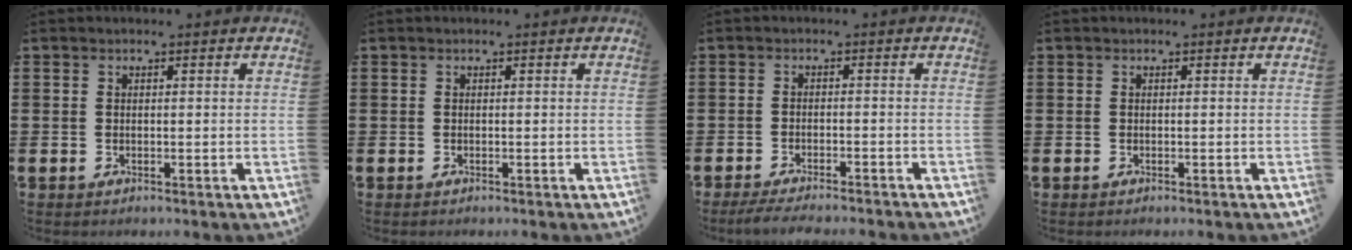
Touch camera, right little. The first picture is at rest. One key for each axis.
{"total": 0.0}
{"total": 2.2, "fx": -2.0, "fy": -0.1, "fz": 0.9, "tx": -0.013, "ty": 0.004, "tz": -0.039}
{"total": 0.0}